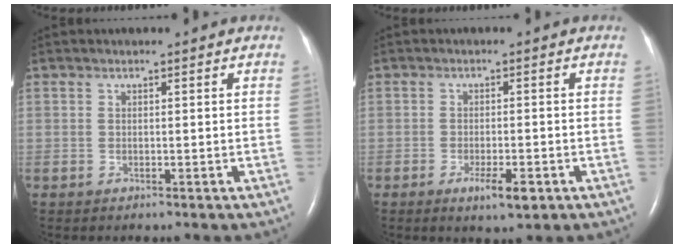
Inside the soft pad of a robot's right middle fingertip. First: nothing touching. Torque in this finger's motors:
{"motor_torque": [0.85, -0.45, 0.34, 0.09]}